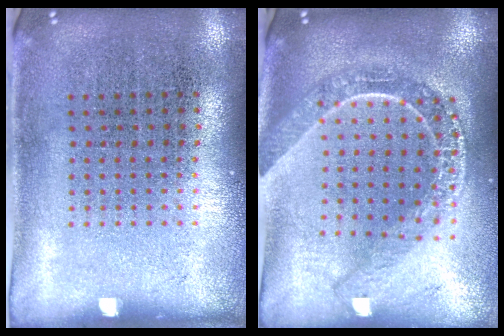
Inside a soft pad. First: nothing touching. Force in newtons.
{"total": 2.2, "press": 1.8, "slide": 1.2}